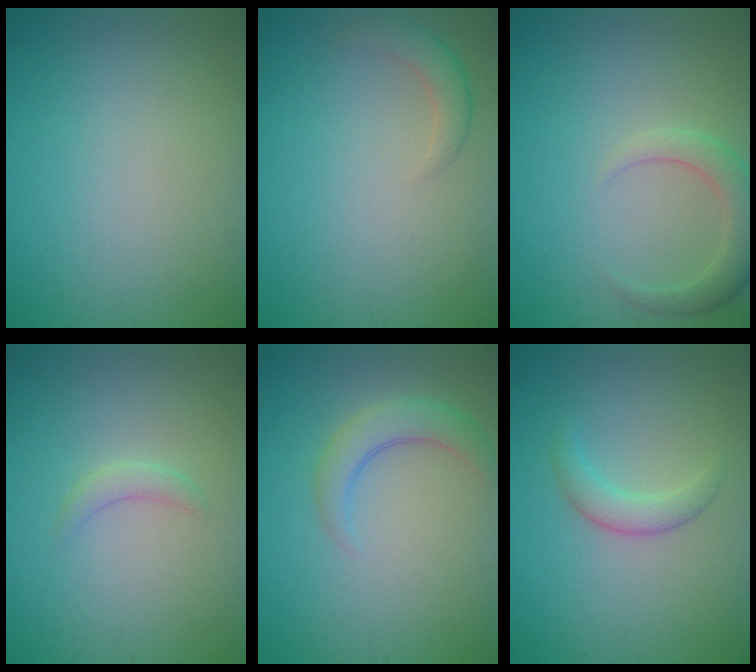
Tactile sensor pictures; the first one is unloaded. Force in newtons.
{"total": 2.0, "press": 2.0, "slide": 0.2}
{"total": 3.1, "press": 3.1, "slide": 0.4}
{"total": 1.2, "press": 1.2, "slide": 0.0}
{"total": 3.0, "press": 3.0, "slide": 0.3}
{"total": 2.1, "press": 2.1, "slide": 0.2}